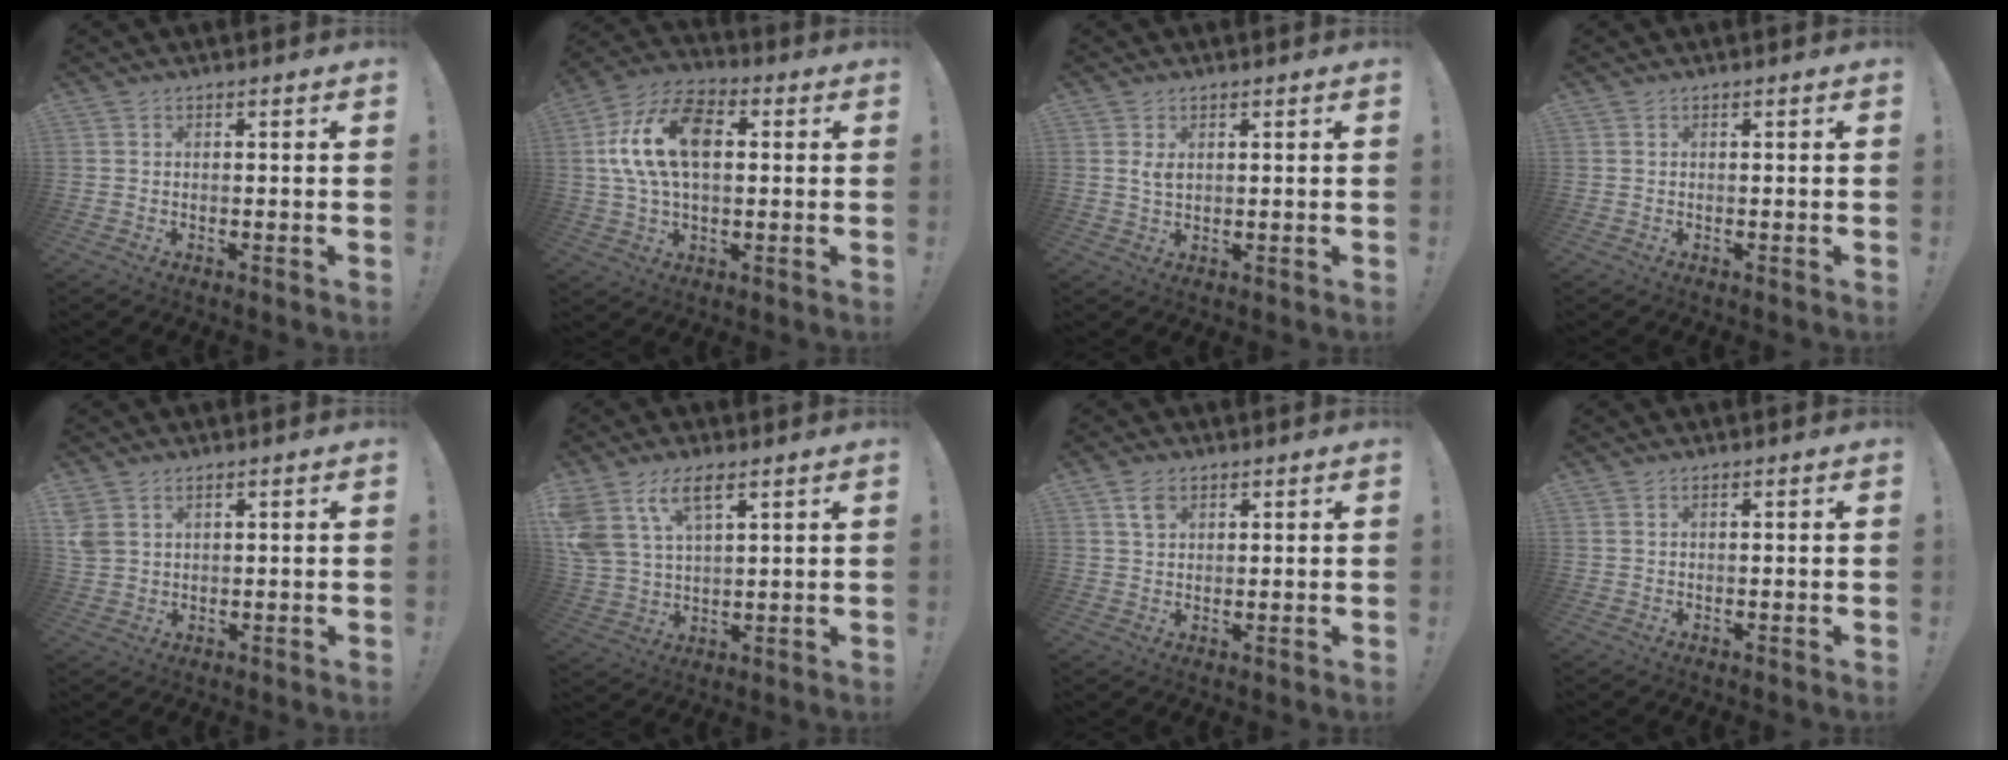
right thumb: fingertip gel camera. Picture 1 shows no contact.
{"total": 17.4, "force": [3.1, 10.6, 13.5], "torque": [-0.251, 0.008, 0.051]}
{"total": 2.7, "force": [0.9, 1.5, 2.0], "torque": [-0.033, -0.001, 0.014]}
{"total": 0.0}
{"total": 4.1, "force": [1.9, 3.0, 2.0], "torque": [-0.040, -0.006, 0.039]}
{"total": 10.7, "force": [6.4, 5.4, 6.7], "torque": [-0.142, -0.025, 0.121]}
{"total": 4.4, "force": [2.6, 2.9, 2.2], "torque": [-0.031, -0.002, 0.048]}
{"total": 0.6, "force": [0.4, 0.3, 0.4], "torque": [-0.011, 0.002, 0.007]}